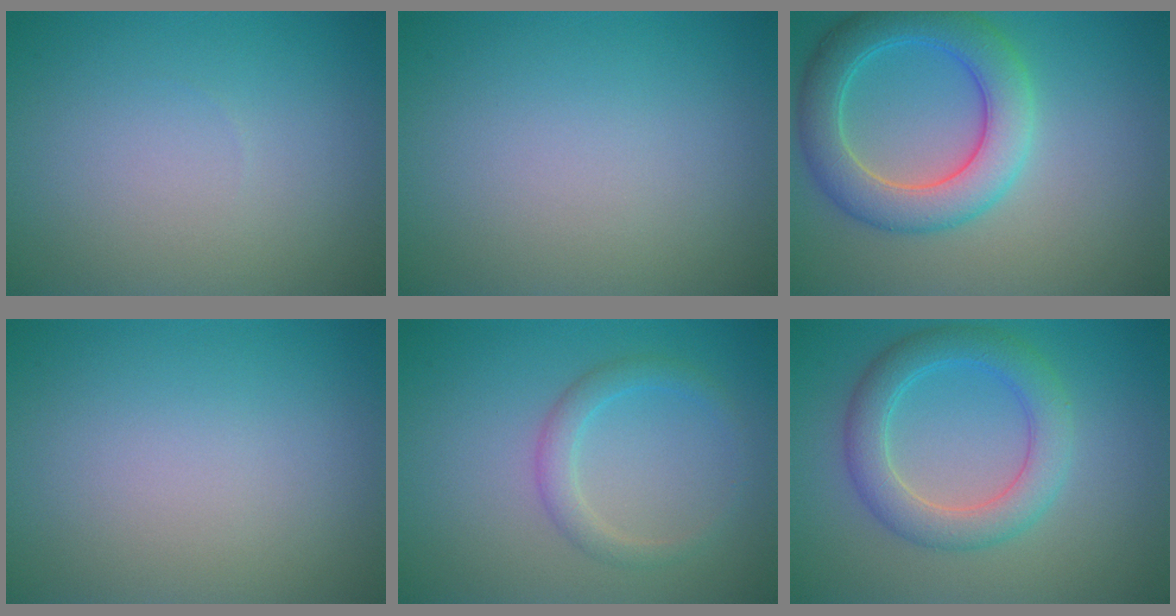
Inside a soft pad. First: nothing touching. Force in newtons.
{"total": 0.0}
{"total": 6.2, "press": 6.2, "slide": 0.1}
{"total": 0.0}
{"total": 2.1, "press": 2.1, "slide": 0.0}
{"total": 4.5, "press": 4.5, "slide": 0.0}